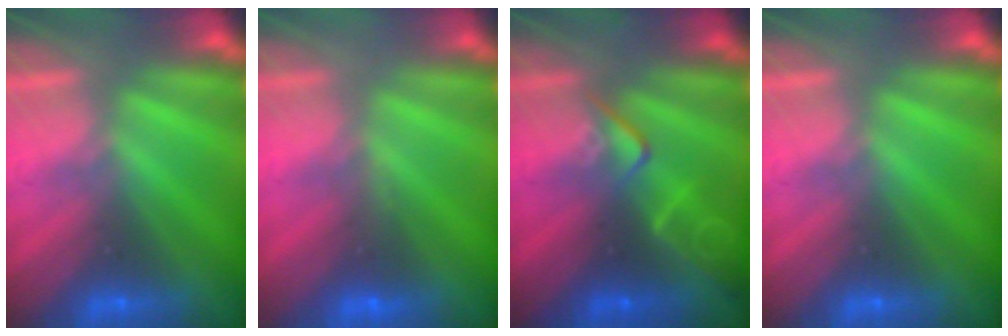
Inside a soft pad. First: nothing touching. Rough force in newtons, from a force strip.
{"total": 2.9}
{"total": 2.2}
{"total": 0.0}